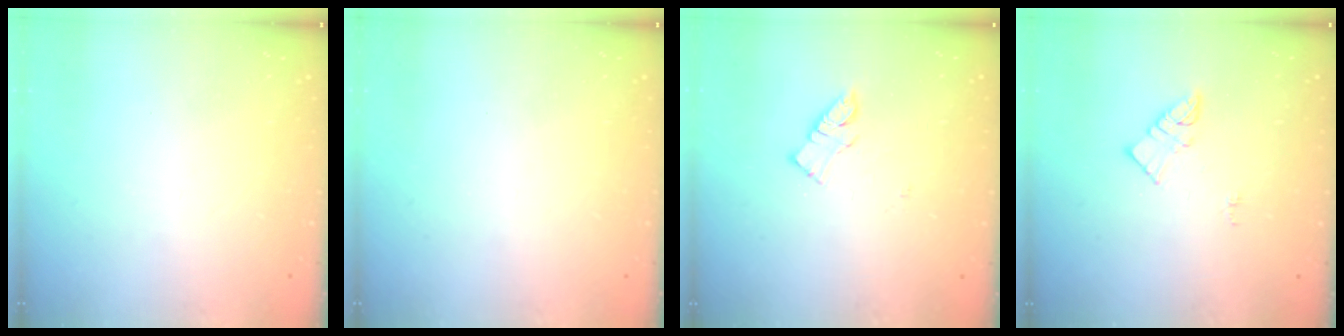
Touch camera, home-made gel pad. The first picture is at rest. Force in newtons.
{"total": 0.0}
{"total": 9.1, "press": 9.1, "slide": 0.4}
{"total": 6.2, "press": 6.2, "slide": 0.2}